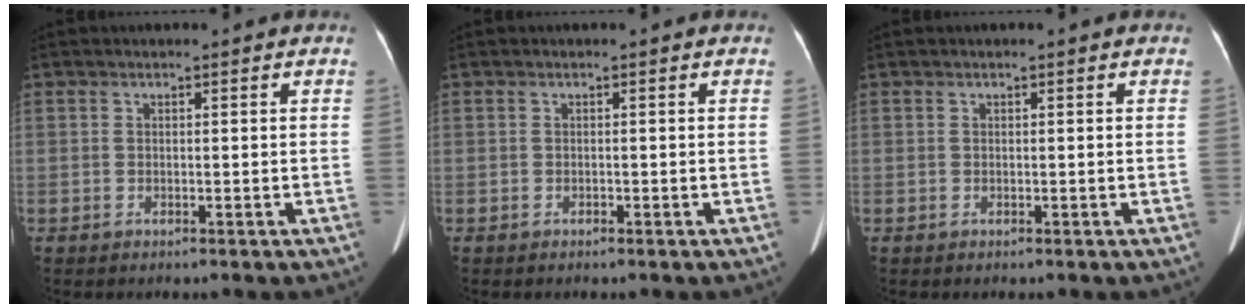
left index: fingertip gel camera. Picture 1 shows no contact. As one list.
[{"total": 0.0}, {"total": 0.0}]